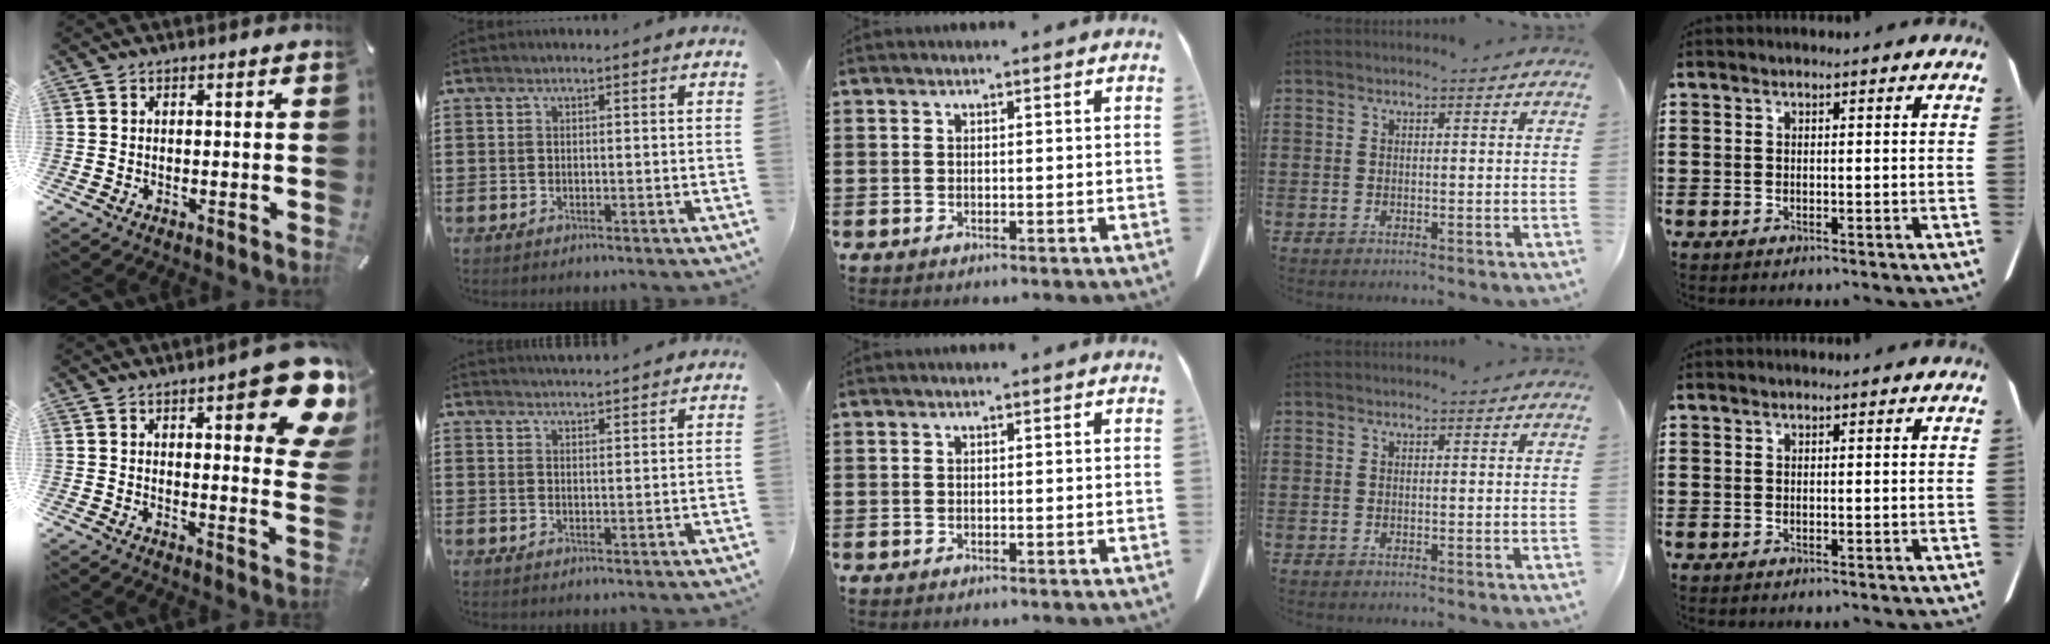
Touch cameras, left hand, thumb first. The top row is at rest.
{"thumb": {"total": 15.6, "force": [7.9, 4.6, 12.6], "torque": [-0.156, -0.053, 0.123]}, "index": {"total": 2.6, "force": [2.6, -0.2, -0.1], "torque": [-0.006, -0.007, 0.050]}}